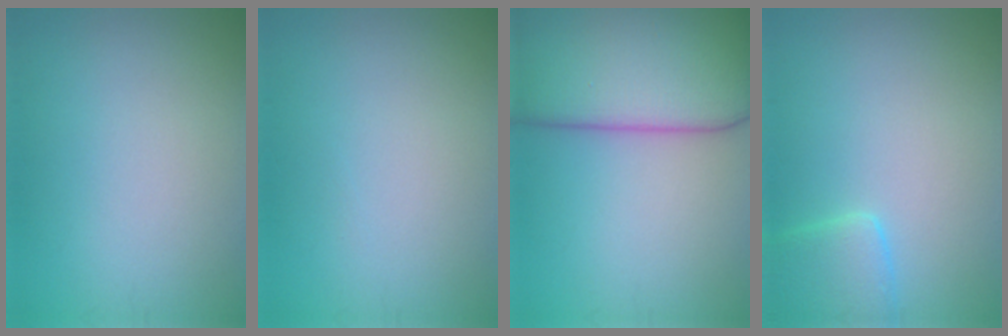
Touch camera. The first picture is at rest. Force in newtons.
{"total": 0.0}
{"total": 14.0, "press": 14.0, "slide": 0.8}
{"total": 2.8, "press": 2.8, "slide": 0.2}